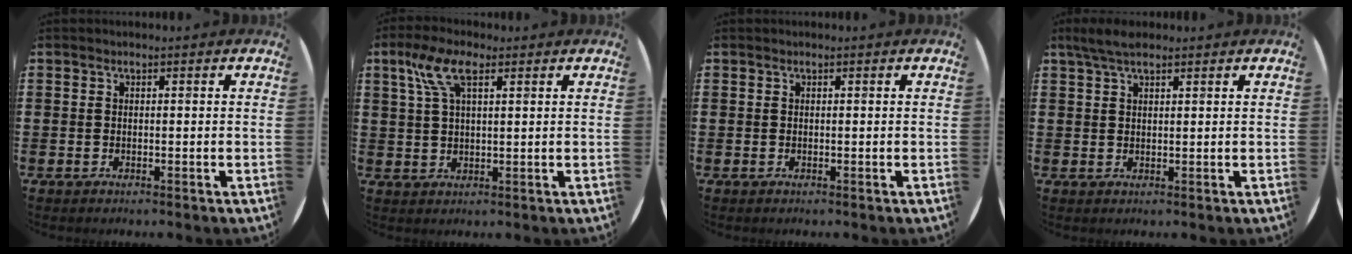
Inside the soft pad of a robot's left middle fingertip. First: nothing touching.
{"total": 6.0, "force": [3.0, 2.4, 4.6], "torque": [-0.102, 0.012, 0.052]}
{"total": 0.0}
{"total": 3.1, "force": [2.3, 1.0, 1.9], "torque": [-0.041, 0.006, 0.041]}